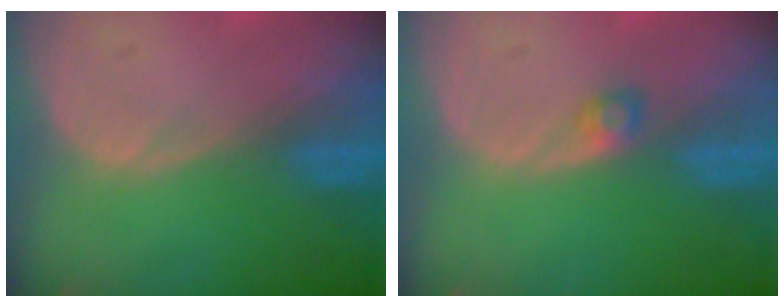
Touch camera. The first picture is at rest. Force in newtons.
{"total": 1.6, "press": 1.6, "slide": 0.3}